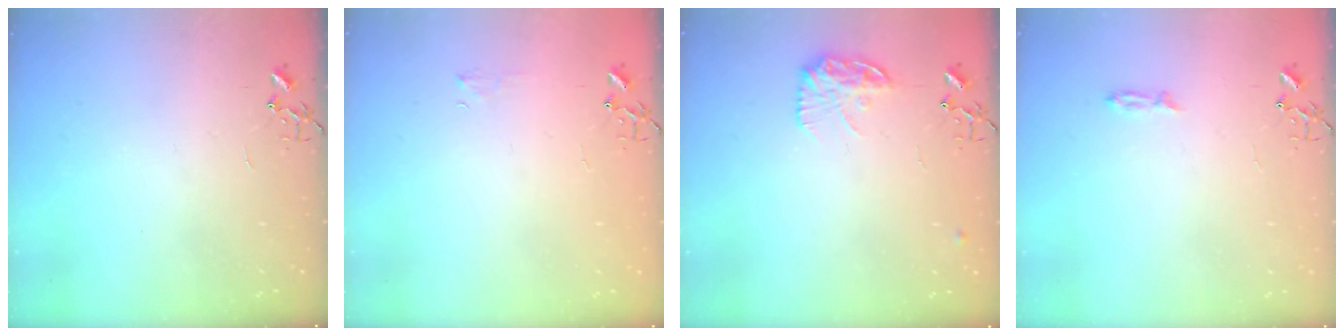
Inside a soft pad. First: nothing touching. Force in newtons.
{"total": 3.8, "press": 3.8, "slide": 0.5}
{"total": 12.3, "press": 12.3, "slide": 0.5}
{"total": 3.4, "press": 3.3, "slide": 0.5}